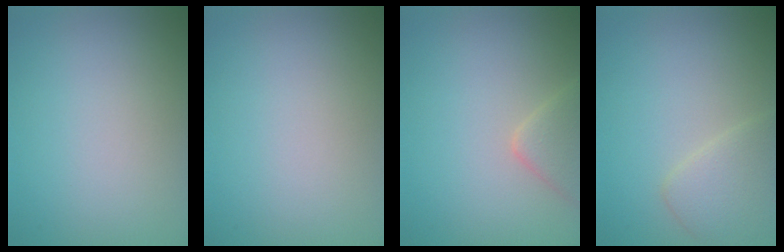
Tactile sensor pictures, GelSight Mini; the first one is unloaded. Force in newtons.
{"total": 0.0}
{"total": 2.8, "press": 2.8, "slide": 0.1}
{"total": 2.9, "press": 2.9, "slide": 0.1}